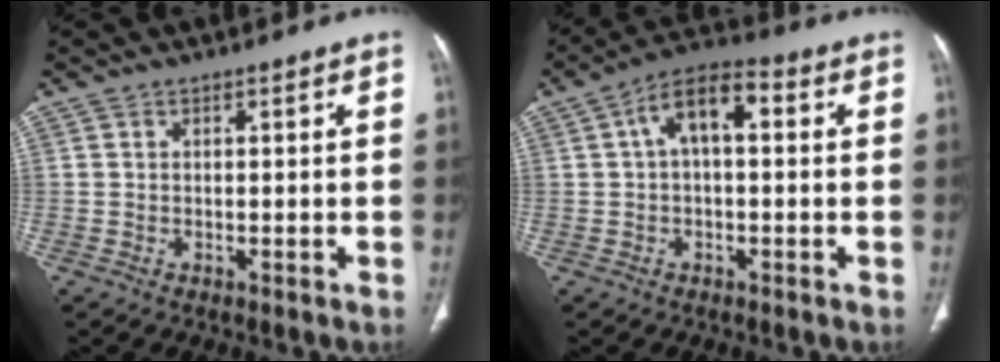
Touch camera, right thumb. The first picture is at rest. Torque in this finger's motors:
{"motor_torque": [1.39, 3.47, 0.50, -0.34, 0.05]}